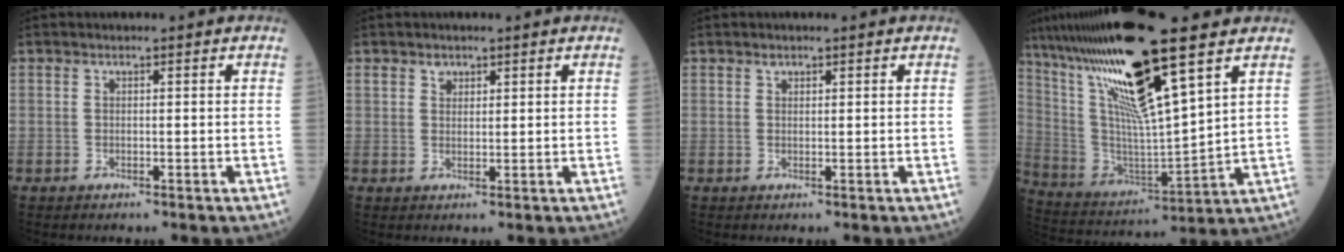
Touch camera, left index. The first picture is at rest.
{"total": 1.6, "force": [1.0, 1.1, 0.5], "torque": [-0.011, 0.002, 0.019]}
{"total": 0.7, "force": [0.6, 0.4, 0.2], "torque": [-0.008, -0.001, 0.010]}
{"total": 20.6, "force": [12.4, 1.8, 16.3], "torque": [-0.320, 0.002, 0.228]}